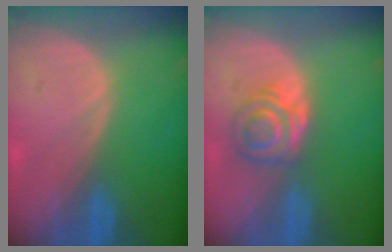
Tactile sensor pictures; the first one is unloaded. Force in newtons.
{"total": 5.2, "press": 4.9, "slide": 1.8}